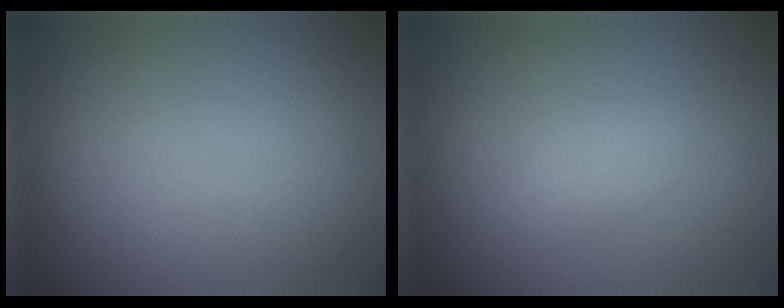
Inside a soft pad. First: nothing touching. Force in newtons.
{"total": 1.4, "press": 1.4, "slide": 0.0}